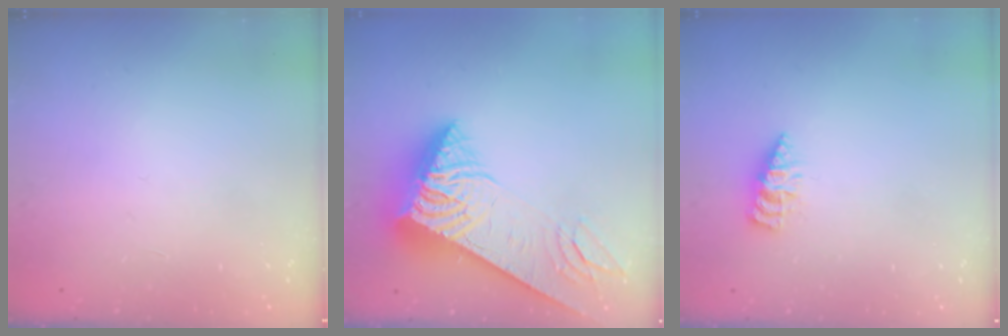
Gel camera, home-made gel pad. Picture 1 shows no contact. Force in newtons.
{"total": 9.5, "press": 9.4, "slide": 1.0}
{"total": 2.9, "press": 2.8, "slide": 0.4}